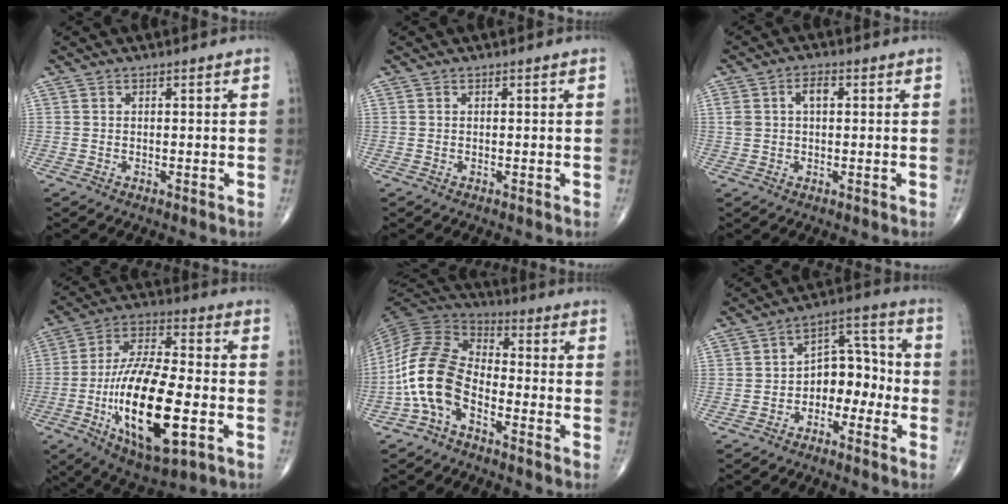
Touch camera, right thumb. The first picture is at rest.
{"total": 0.0}
{"total": 4.3, "force": [1.0, 2.5, 3.4], "torque": [-0.068, 0.013, 0.020]}
{"total": 22.4, "force": [-5.8, 8.3, 20.0], "torque": [-0.368, 0.018, -0.087]}
{"total": 12.8, "force": [-4.8, 7.2, 9.4], "torque": [-0.190, 0.054, -0.107]}
{"total": 9.3, "force": [-2.7, 6.3, 6.3], "torque": [-0.054, 0.050, -0.055]}